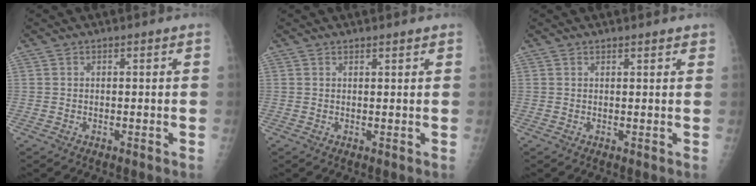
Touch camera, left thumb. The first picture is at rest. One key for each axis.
{"total": 1.0, "fx": 0.9, "fy": 0.2, "fz": 0.4, "tx": -0.003, "ty": -0.004, "tz": 0.014}
{"total": 1.7, "fx": 1.5, "fy": 0.5, "fz": 0.8, "tx": -0.002, "ty": -0.001, "tz": 0.017}